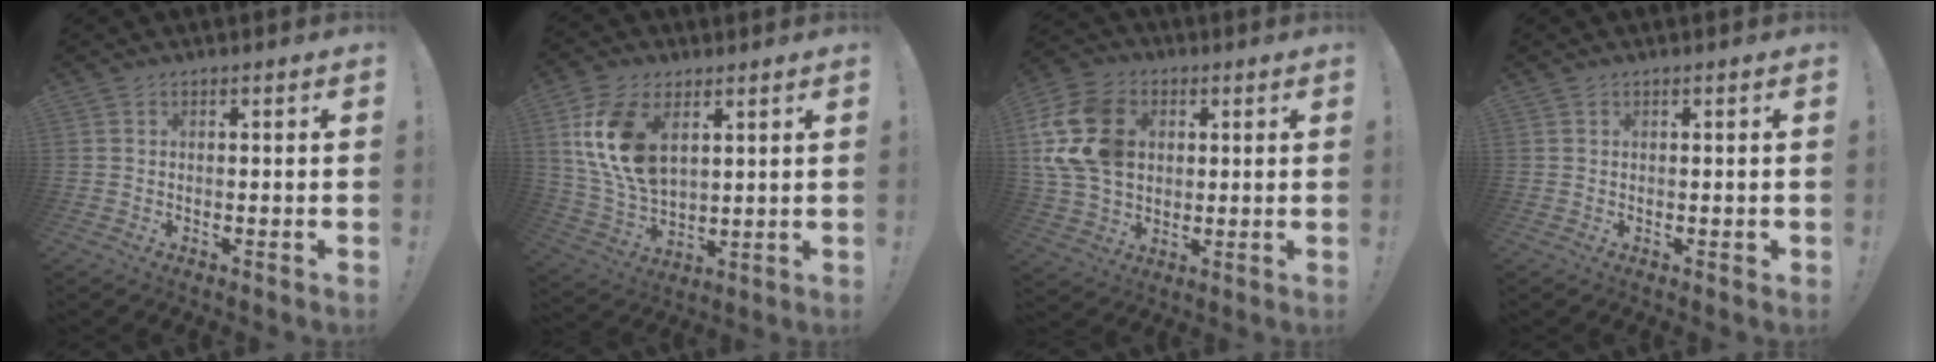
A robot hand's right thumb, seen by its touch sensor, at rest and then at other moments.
{"total": 15.8, "force": [6.0, 9.9, 10.8], "torque": [-0.225, -0.021, 0.114]}
{"total": 18.7, "force": [4.1, 14.3, 11.2], "torque": [-0.216, -0.009, 0.080]}
{"total": 0.7, "force": [0.0, 0.5, 0.5], "torque": [-0.008, 0.003, 0.000]}